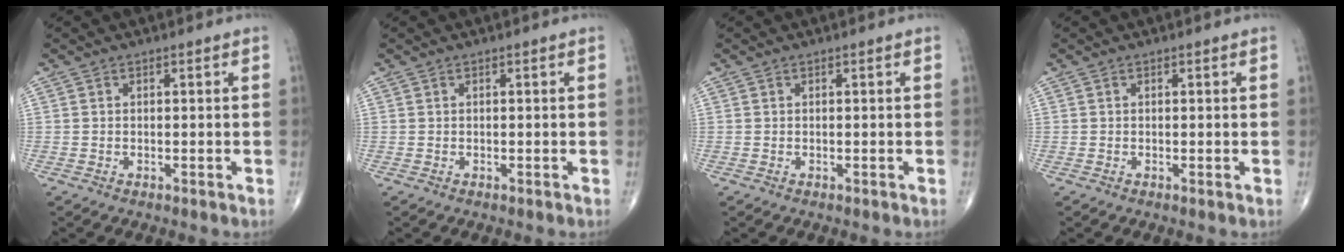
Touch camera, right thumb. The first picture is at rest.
{"total": 0.0}
{"total": 0.0}
{"total": 0.0}